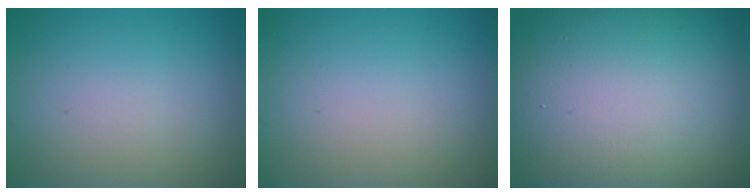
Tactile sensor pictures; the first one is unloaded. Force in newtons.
{"total": 0.0}
{"total": 20.0, "press": 20.0, "slide": 0.5}